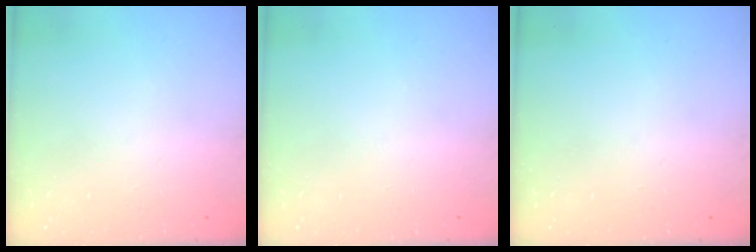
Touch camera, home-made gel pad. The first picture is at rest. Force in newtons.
{"total": 0.0}
{"total": 0.0}